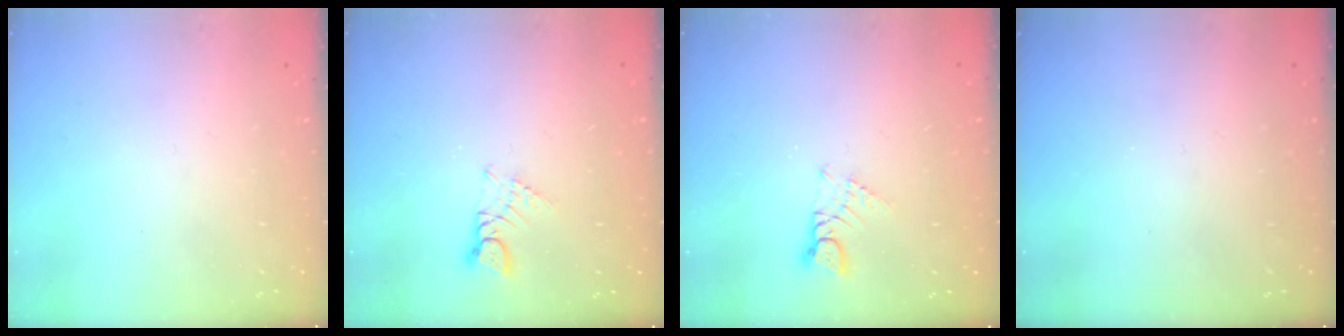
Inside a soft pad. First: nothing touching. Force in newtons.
{"total": 3.0, "press": 3.0, "slide": 0.2}
{"total": 3.0, "press": 3.0, "slide": 0.2}
{"total": 0.0}